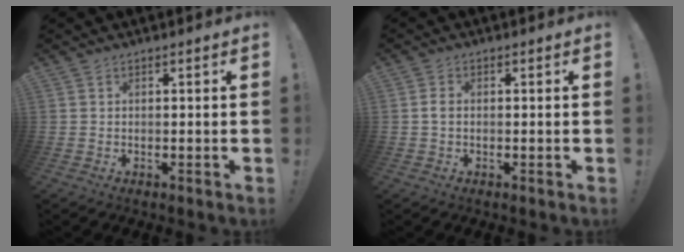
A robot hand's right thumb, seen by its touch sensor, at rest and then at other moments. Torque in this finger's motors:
{"motor_torque": [-0.14, 0.00, -0.08, 0.03, 0.03]}